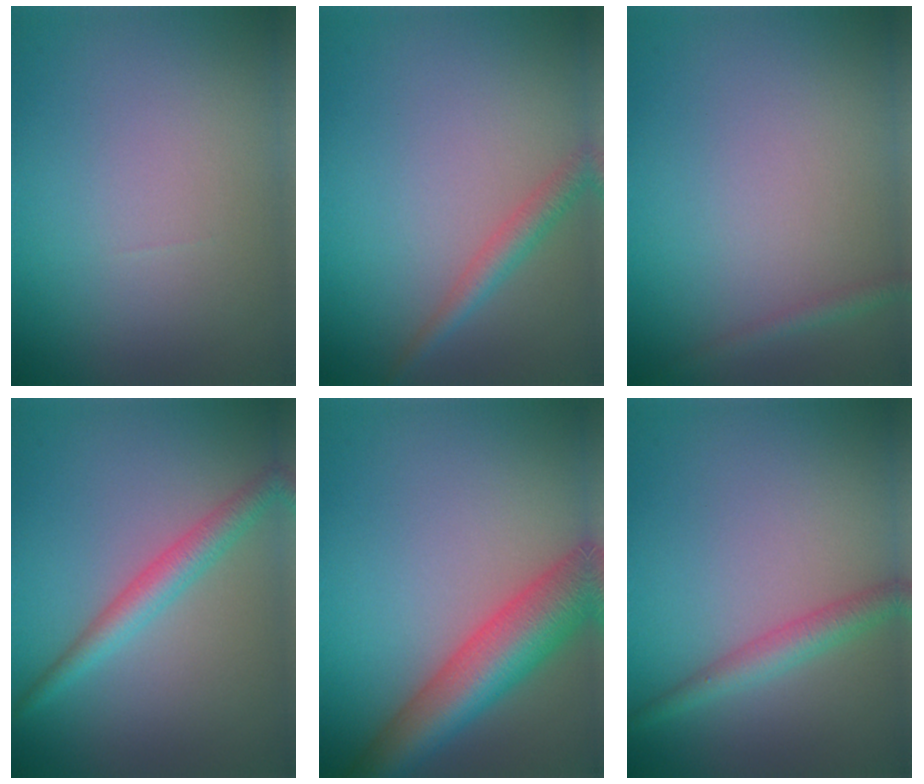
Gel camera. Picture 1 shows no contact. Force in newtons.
{"total": 2.1, "press": 2.1, "slide": 0.0}
{"total": 1.1, "press": 1.1, "slide": 0.1}
{"total": 2.9, "press": 2.9, "slide": 0.0}
{"total": 8.2, "press": 8.2, "slide": 0.4}
{"total": 2.5, "press": 2.5, "slide": 0.0}